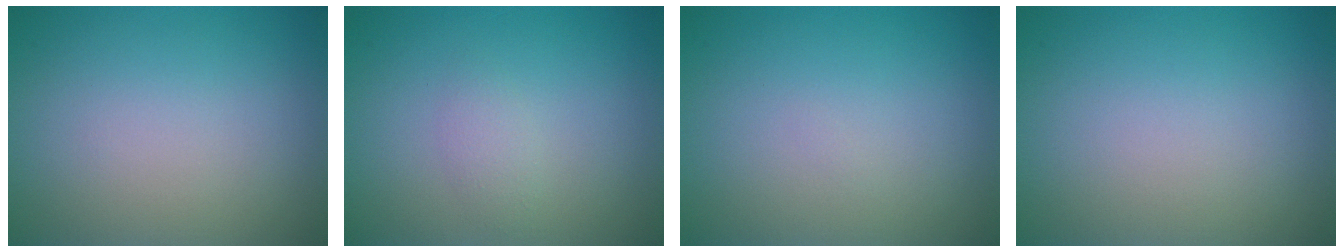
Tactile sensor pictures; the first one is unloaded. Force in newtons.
{"total": 1.1, "press": 1.1, "slide": 0.1}
{"total": 0.0}
{"total": 0.0}